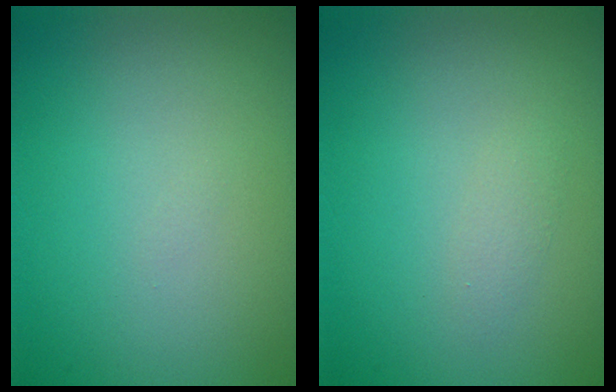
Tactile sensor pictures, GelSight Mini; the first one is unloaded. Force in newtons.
{"total": 0.8, "press": 0.8, "slide": 0.0}